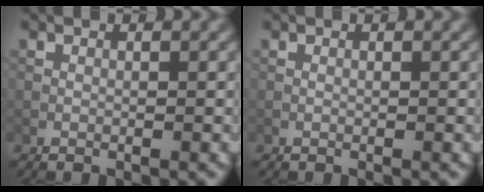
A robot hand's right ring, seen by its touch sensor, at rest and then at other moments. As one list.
[{"total": 0.0}]